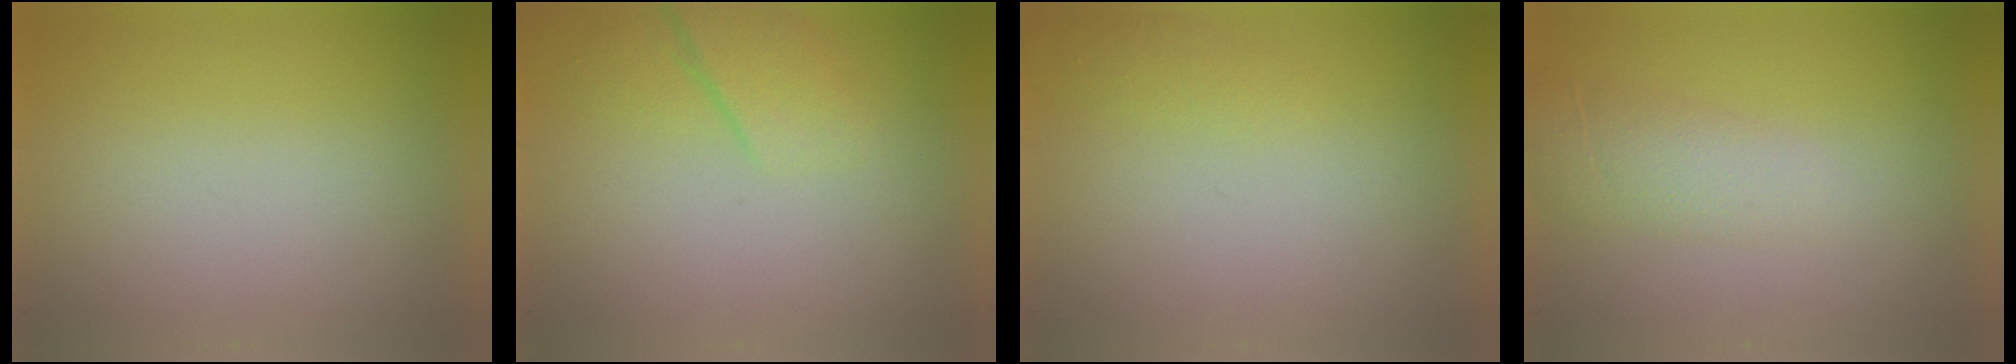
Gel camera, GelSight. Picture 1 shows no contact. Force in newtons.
{"total": 2.5}
{"total": 1.1}
{"total": 2.0}